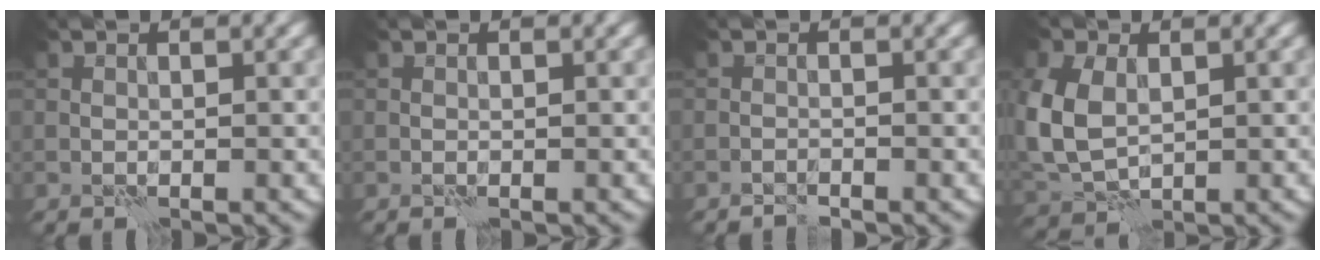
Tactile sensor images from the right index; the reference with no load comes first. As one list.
[{"total": 0.0}, {"total": 0.6, "force": [-0.6, 0.0, -0.1], "torque": [0.005, 0.005, -0.015]}, {"total": 6.5, "force": [0.9, 4.6, 4.4], "torque": [-0.130, 0.002, 0.022]}]